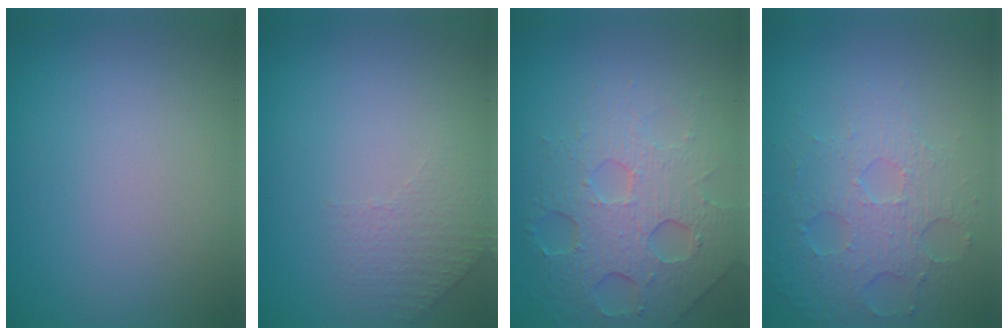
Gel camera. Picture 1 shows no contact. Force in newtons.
{"total": 1.3, "press": 0.8, "slide": 1.1}
{"total": 6.3, "press": 4.7, "slide": 4.3}
{"total": 4.3, "press": 3.0, "slide": 3.1}